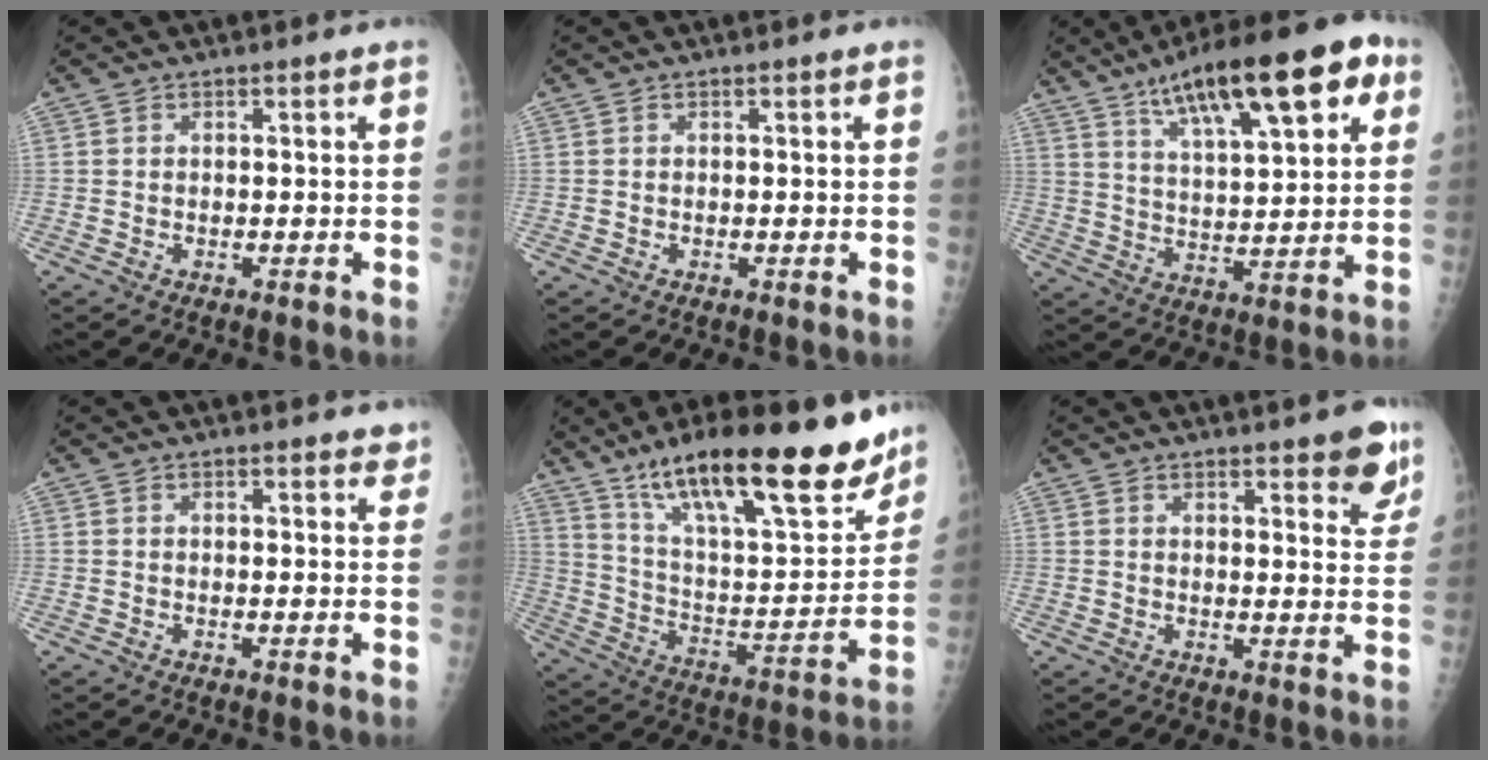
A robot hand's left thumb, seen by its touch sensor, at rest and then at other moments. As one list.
[{"total": 0.0}, {"total": 21.3, "force": [10.7, 6.5, 17.2], "torque": [-0.242, -0.007, 0.168]}, {"total": 3.5, "force": [2.8, 1.0, 1.8], "torque": [-0.003, -0.004, 0.029]}, {"total": 28.0, "force": [19.1, 7.6, 19.0], "torque": [-0.265, -0.062, 0.314]}, {"total": 8.0, "force": [5.4, 2.0, 5.6], "torque": [-0.044, -0.027, 0.065]}]